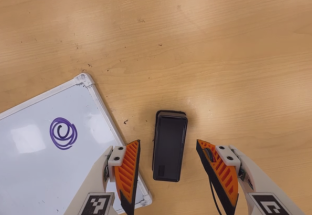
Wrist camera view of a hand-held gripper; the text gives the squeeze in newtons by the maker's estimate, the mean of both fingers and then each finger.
{"total": 0.0}